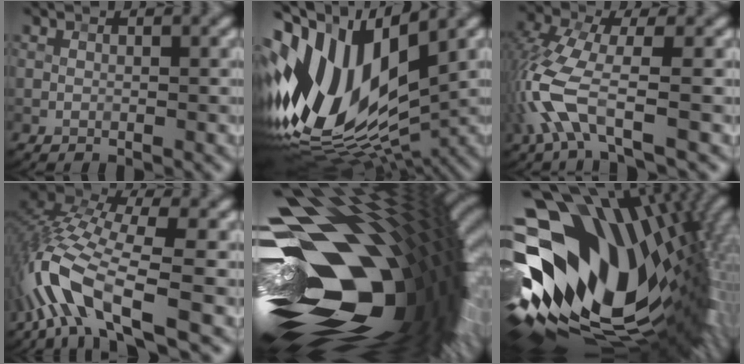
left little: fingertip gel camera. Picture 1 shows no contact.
{"total": 15.4, "force": [0.1, 8.8, 12.6], "torque": [-0.269, 0.017, -0.009]}
{"total": 6.2, "force": [-2.8, 1.8, 5.2], "torque": [-0.149, 0.000, -0.066]}
{"total": 8.6, "force": [-4.9, 2.1, 6.7], "torque": [-0.154, 0.009, -0.108]}
{"total": 19.8, "force": [-3.0, 11.1, 16.1], "torque": [-0.278, -0.037, -0.049]}
{"total": 18.4, "force": [1.8, 10.4, 15.1], "torque": [-0.277, -0.016, 0.044]}